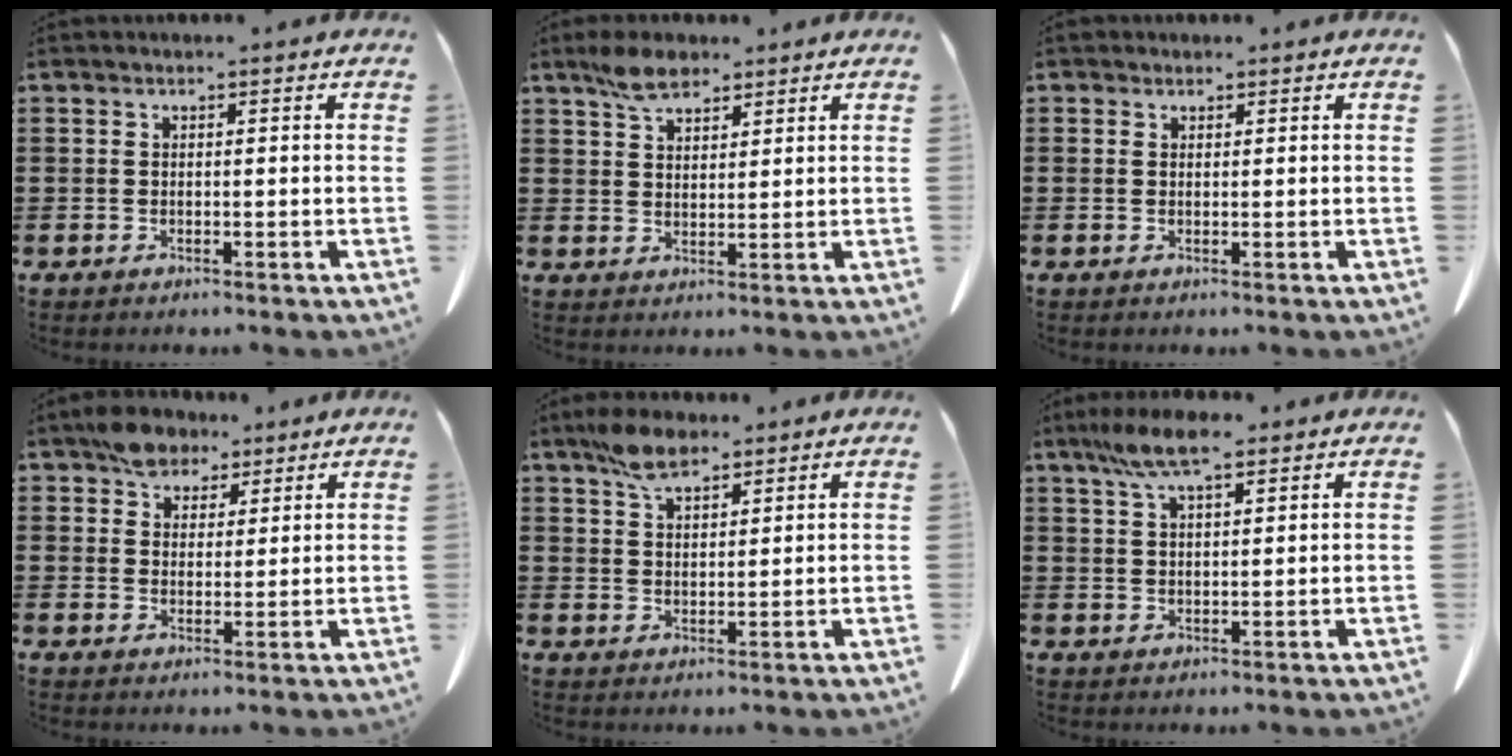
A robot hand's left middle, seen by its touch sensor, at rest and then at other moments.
{"total": 5.0, "force": [3.7, 2.3, 2.5], "torque": [-0.059, 0.005, 0.072]}
{"total": 1.0, "force": [0.8, 0.6, 0.1], "torque": [-0.006, 0.003, 0.016]}
{"total": 5.5, "force": [4.4, 3.1, 1.3], "torque": [-0.035, 0.005, 0.084]}
{"total": 5.7, "force": [4.3, 2.3, 3.0], "torque": [-0.061, -0.002, 0.079]}
{"total": 7.1, "force": [4.9, 1.6, 4.9], "torque": [-0.105, -0.001, 0.088]}